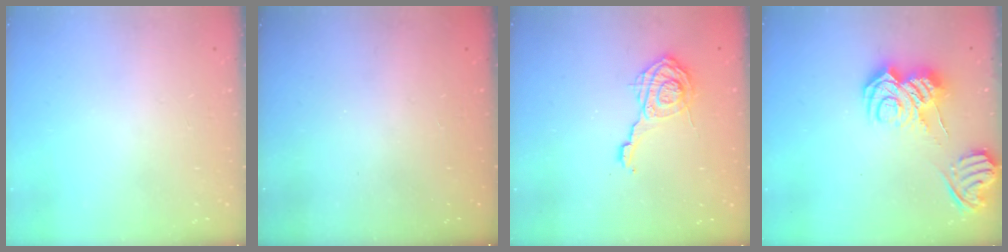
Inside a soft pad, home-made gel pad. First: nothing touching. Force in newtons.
{"total": 2.3, "press": 2.2, "slide": 0.8}
{"total": 11.2, "press": 11.2, "slide": 1.3}
{"total": 13.6, "press": 13.6, "slide": 1.5}